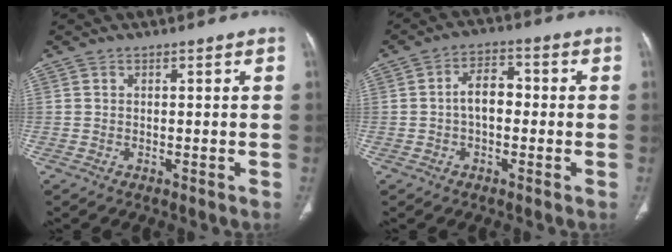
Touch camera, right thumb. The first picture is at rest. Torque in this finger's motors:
{"motor_torque": [1.04, 0.95, 0.58, -0.76, 0.20]}